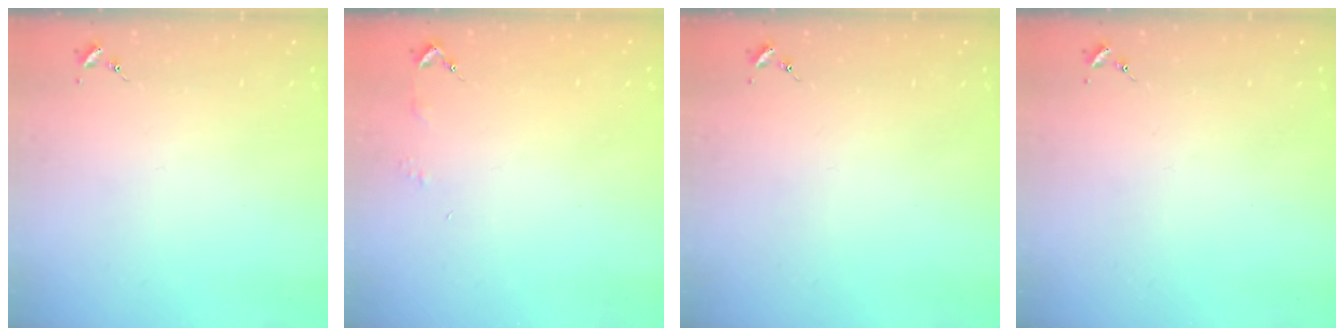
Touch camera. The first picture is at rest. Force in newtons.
{"total": 2.9, "press": 2.8, "slide": 0.3}
{"total": 0.0}
{"total": 0.0}